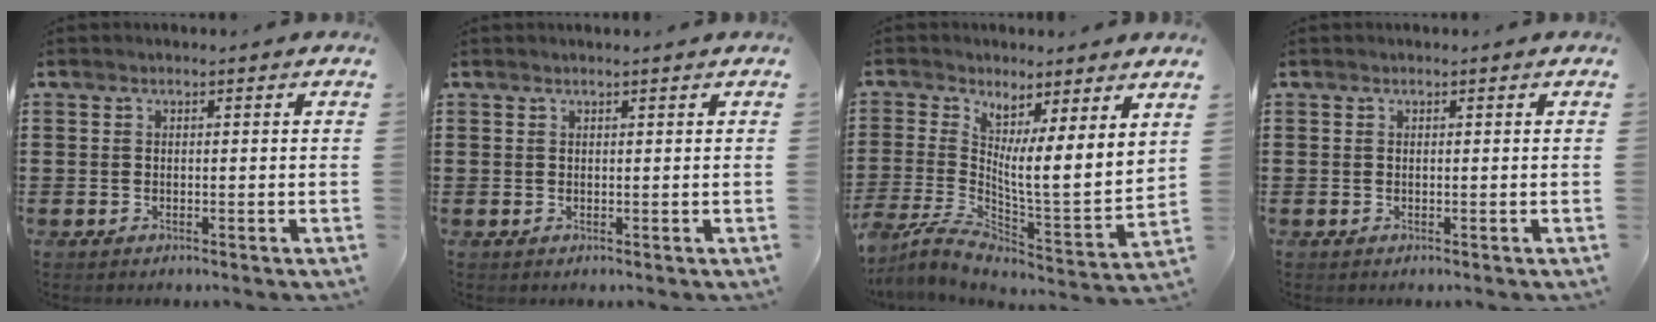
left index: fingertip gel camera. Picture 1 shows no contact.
{"total": 0.7, "force": [0.6, -0.1, 0.3], "torque": [-0.006, -0.002, 0.012]}
{"total": 4.5, "force": [2.8, 0.5, 3.5], "torque": [-0.090, -0.044, 0.043]}
{"total": 0.0}